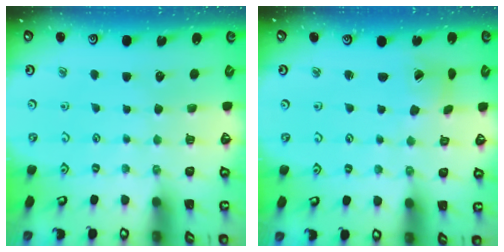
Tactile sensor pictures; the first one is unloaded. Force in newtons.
{"total": 2.5, "press": 2.5, "slide": 0.4}